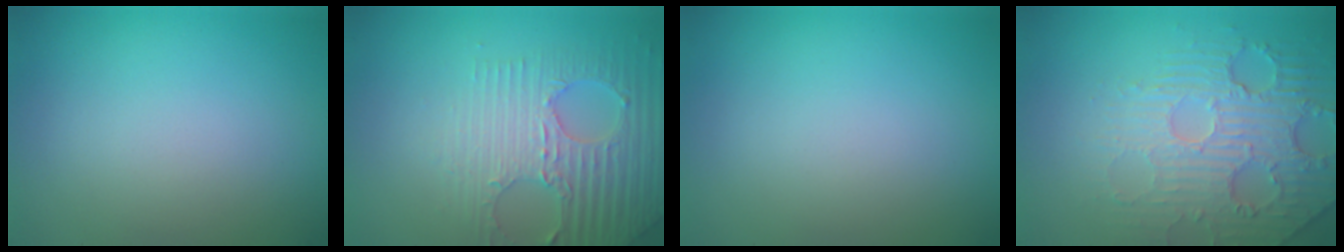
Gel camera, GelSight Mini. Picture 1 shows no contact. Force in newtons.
{"total": 3.9, "press": 3.7, "slide": 0.9}
{"total": 0.0}
{"total": 4.5, "press": 4.1, "slide": 1.7}